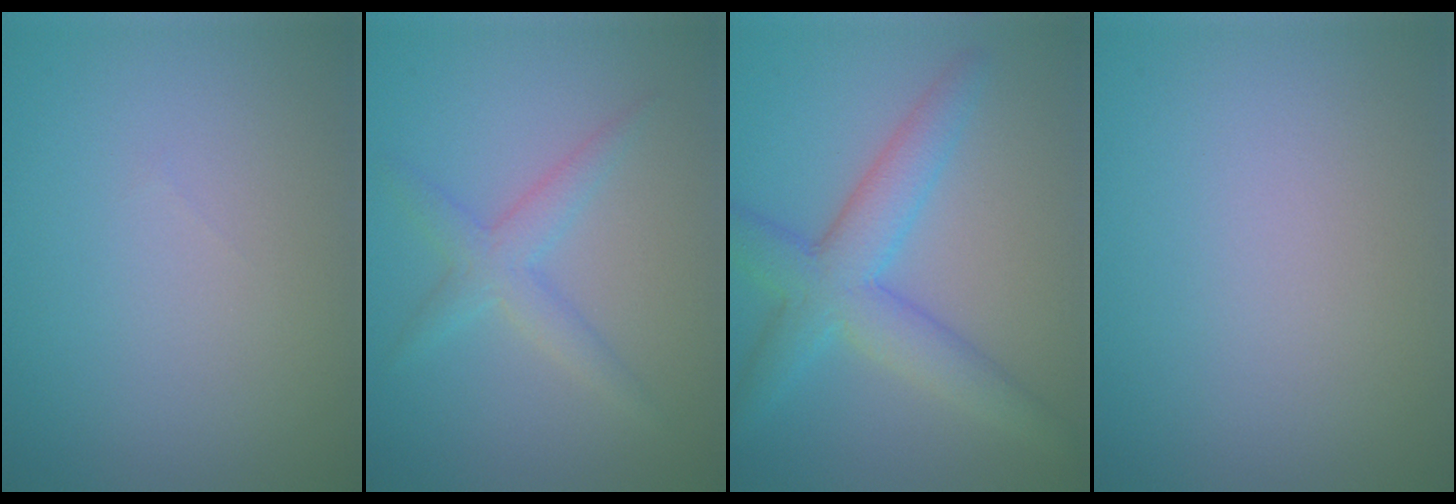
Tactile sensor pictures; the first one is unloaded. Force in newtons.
{"total": 2.6, "press": 2.6, "slide": 0.0}
{"total": 5.6, "press": 5.6, "slide": 0.1}
{"total": 0.0}